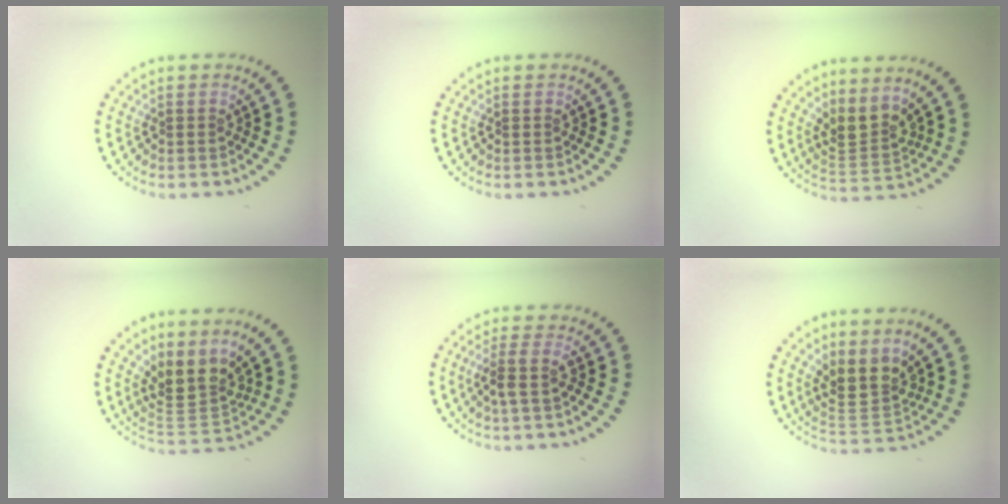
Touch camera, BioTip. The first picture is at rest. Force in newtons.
{"total": 0.0}
{"total": 3.0, "press": 2.3, "slide": 2.0}
{"total": 3.9, "press": 2.8, "slide": 2.7}
{"total": 2.2, "press": 1.8, "slide": 1.2}
{"total": 3.6, "press": 3.1, "slide": 1.9}